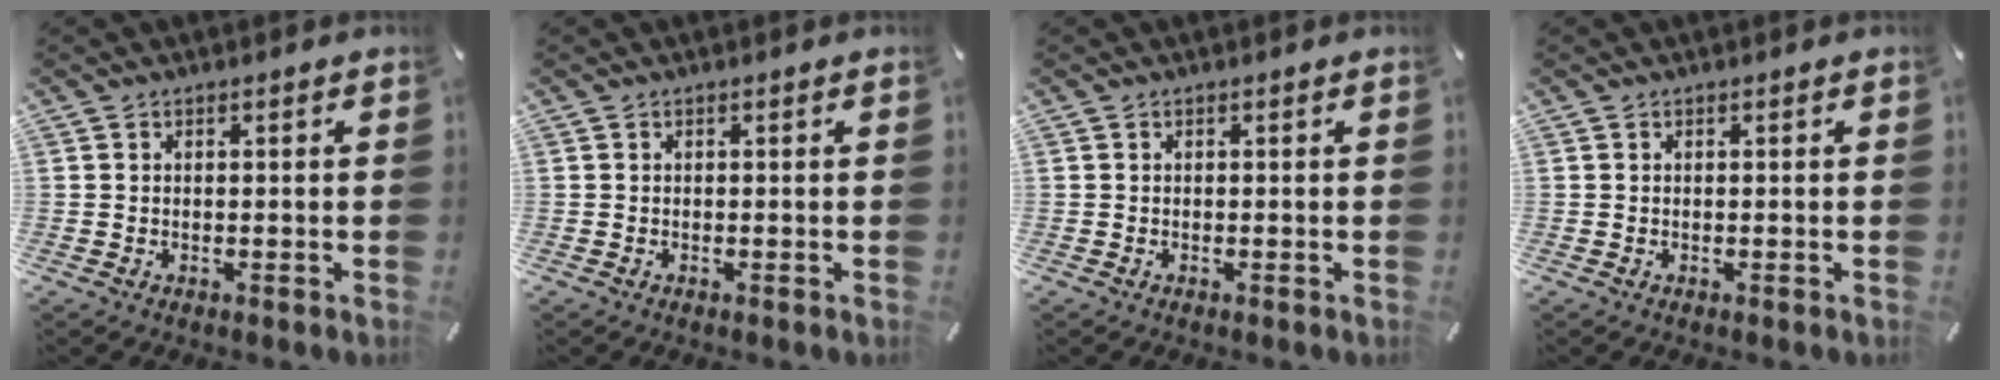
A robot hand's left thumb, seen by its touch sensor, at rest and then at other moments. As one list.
[{"total": 0.0}, {"total": 0.0}, {"total": 0.0}]